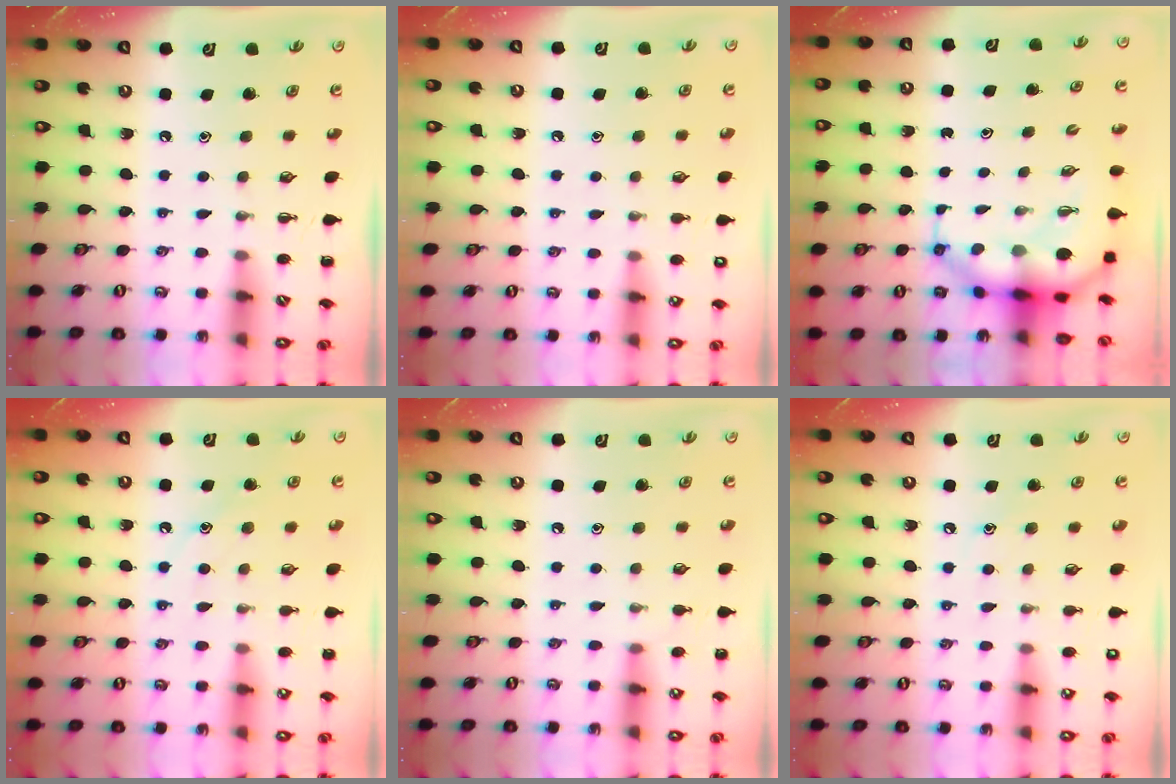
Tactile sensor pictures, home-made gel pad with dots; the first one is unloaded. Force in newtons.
{"total": 5.2, "press": 5.0, "slide": 1.5}
{"total": 8.0, "press": 7.7, "slide": 2.1}
{"total": 9.2, "press": 9.1, "slide": 1.5}
{"total": 6.3, "press": 6.0, "slide": 2.0}
{"total": 7.8, "press": 7.5, "slide": 2.0}